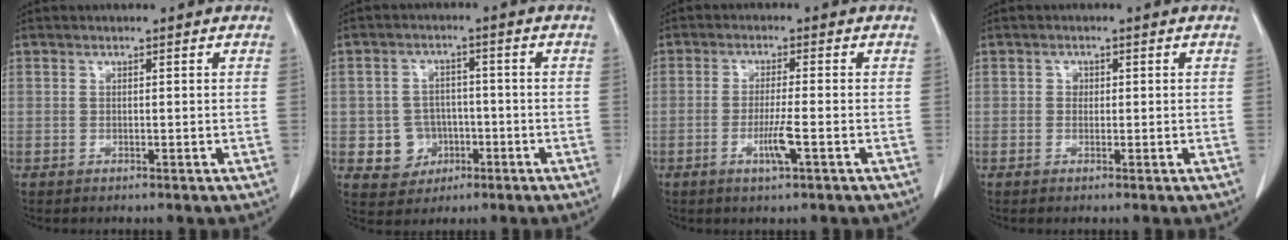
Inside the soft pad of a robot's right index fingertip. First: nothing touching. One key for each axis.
{"total": 5.7, "fx": -1.5, "fy": 5.4, "fz": 1.2, "tx": -0.017, "ty": 0.010, "tz": -0.015}
{"total": 4.1, "fx": -1.5, "fy": -0.1, "fz": 3.9, "tx": -0.073, "ty": -0.006, "tz": -0.027}
{"total": 0.9, "fx": 0.0, "fy": 0.8, "fz": 0.4, "tx": -0.004, "ty": 0.003, "tz": -0.003}